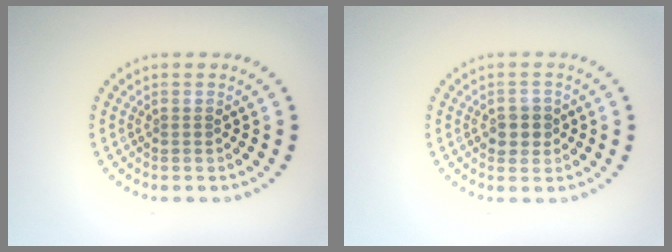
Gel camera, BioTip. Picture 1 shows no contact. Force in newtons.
{"total": 2.2, "press": 2.1, "slide": 0.6}